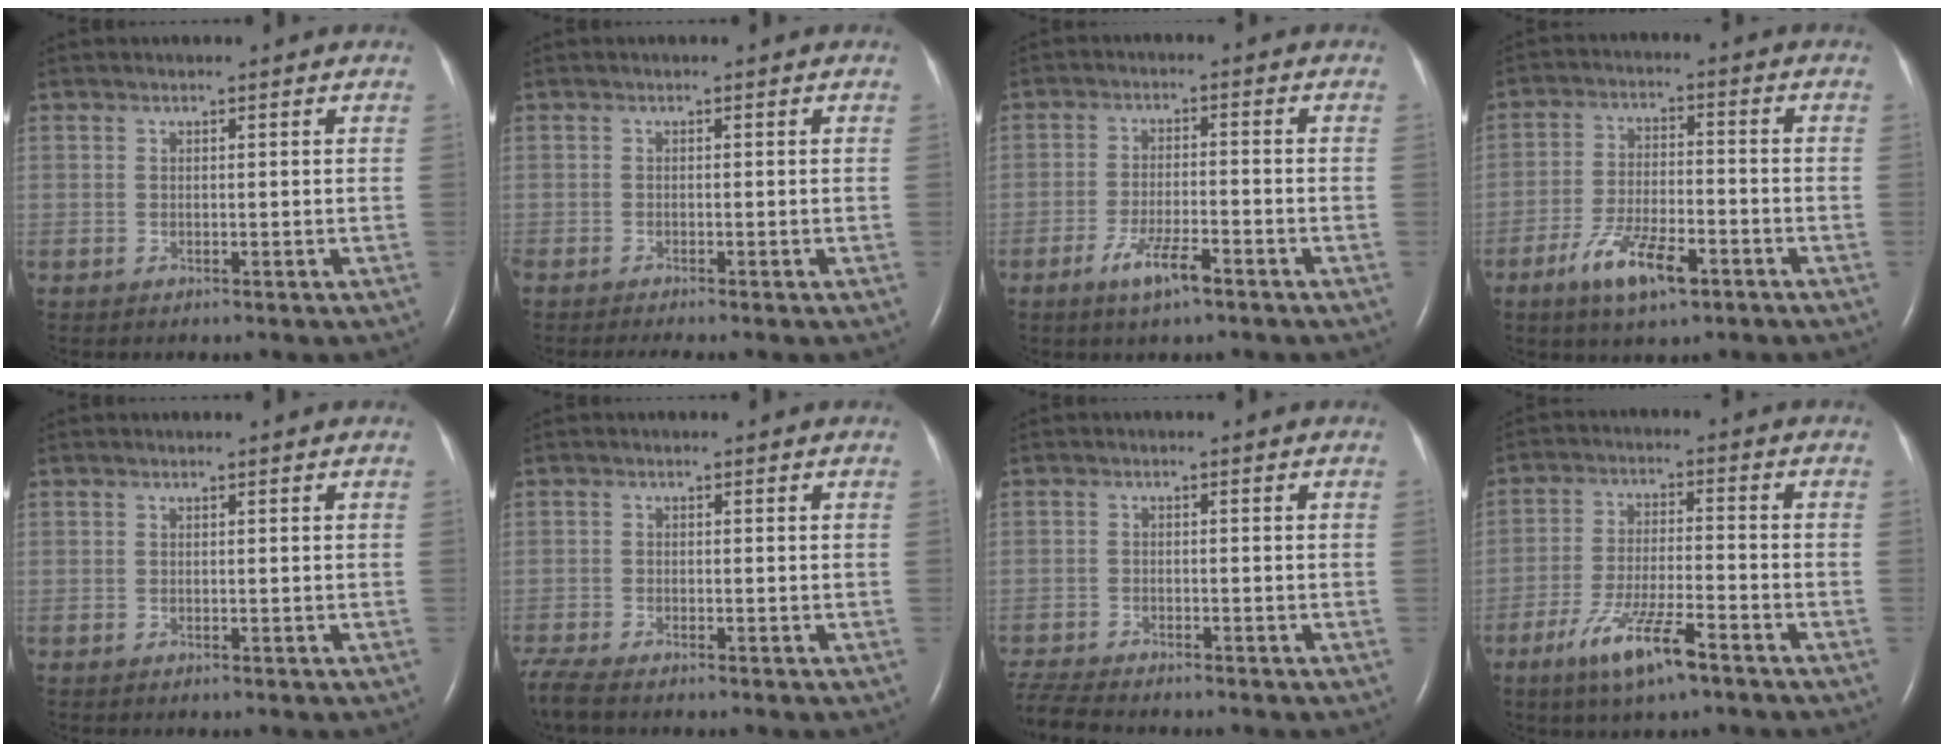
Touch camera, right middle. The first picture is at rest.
{"total": 2.3, "force": [-2.0, -0.2, 1.2], "torque": [-0.020, -0.005, -0.030]}
{"total": 5.5, "force": [-3.4, 0.8, 4.2], "torque": [-0.087, -0.005, -0.062]}
{"total": 9.0, "force": [-5.1, 2.6, 6.9], "torque": [-0.137, -0.008, -0.089]}
{"total": 0.0}
{"total": 4.1, "force": [-3.5, 0.5, 2.0], "torque": [-0.047, -0.015, -0.067]}
{"total": 6.1, "force": [-5.7, 0.6, 1.9], "torque": [-0.039, -0.017, -0.102]}
{"total": 9.4, "force": [-5.9, 1.2, 7.3], "torque": [-0.144, -0.016, -0.104]}